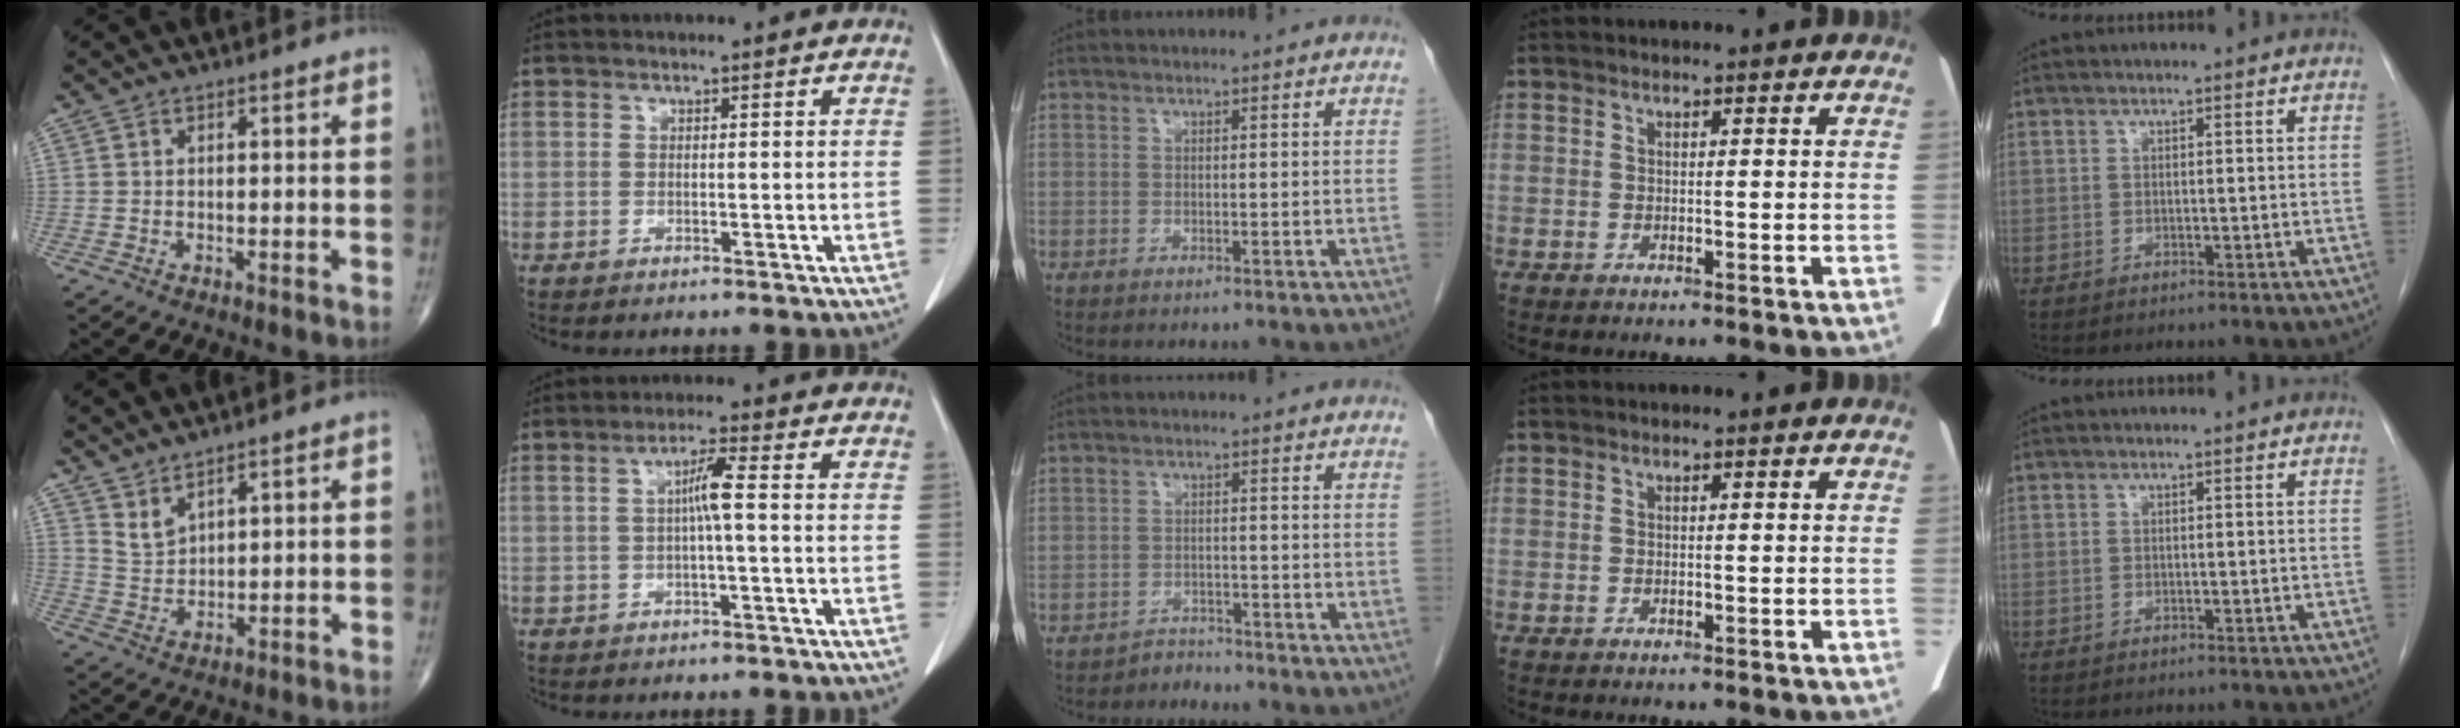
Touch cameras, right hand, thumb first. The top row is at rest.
{"thumb": {"total": 3.7, "force": [3.1, 1.1, 1.6], "torque": [-0.025, -0.030, 0.070]}, "index": {"total": 3.6, "force": [0.1, 0.0, 3.6], "torque": [-0.068, 0.008, 0.002]}, "middle": {"total": 2.0, "force": [-1.7, 0.4, -0.8], "torque": [0.019, -0.004, -0.030]}}